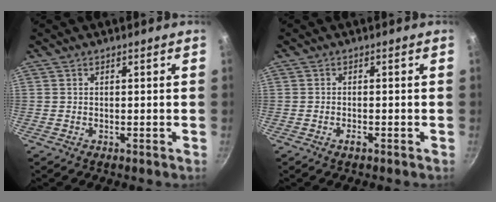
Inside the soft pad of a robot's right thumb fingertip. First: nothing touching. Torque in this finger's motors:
{"motor_torque": [0.15, -0.08, -0.41, 0.20, -0.05]}